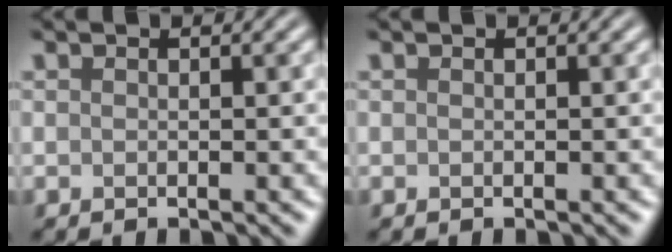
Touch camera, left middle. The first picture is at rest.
{"total": 0.0}